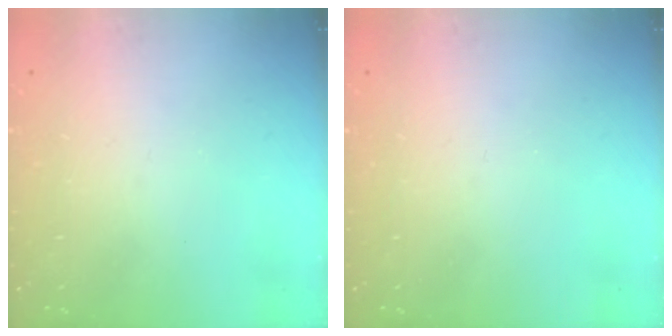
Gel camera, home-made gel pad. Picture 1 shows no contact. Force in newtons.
{"total": 0.0}